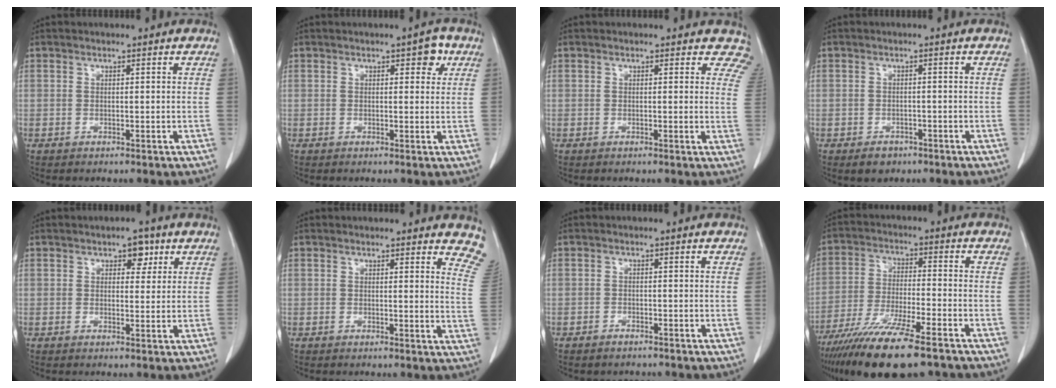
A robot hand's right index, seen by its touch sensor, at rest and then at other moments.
{"total": 3.1, "force": [1.4, 1.4, 2.3], "torque": [-0.022, 0.006, 0.015]}
{"total": 4.0, "force": [3.4, 2.0, 0.5], "torque": [0.024, -0.010, 0.006]}
{"total": 2.6, "force": [-1.7, 1.8, 0.8], "torque": [-0.011, 0.002, -0.017]}
{"total": 3.1, "force": [1.5, 1.9, 1.9], "torque": [-0.020, 0.006, 0.020]}
{"total": 7.4, "force": [6.8, 1.6, 2.5], "torque": [-0.006, -0.030, 0.043]}
{"total": 1.7, "force": [-1.5, 0.7, 0.2], "torque": [-0.007, 0.001, -0.021]}
{"total": 16.8, "force": [-12.6, 2.1, 10.9], "torque": [-0.198, -0.047, -0.215]}